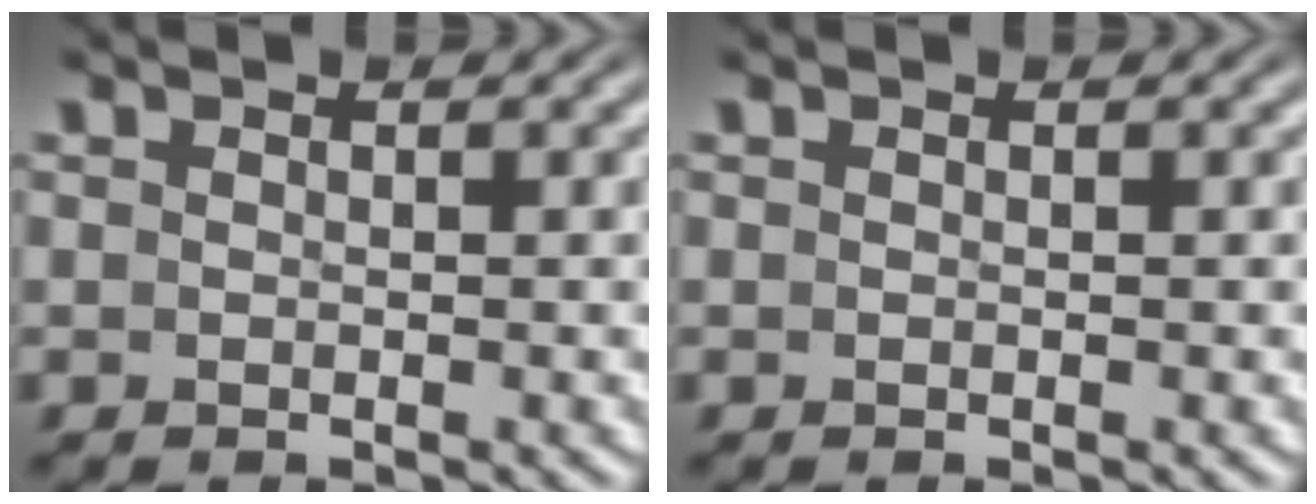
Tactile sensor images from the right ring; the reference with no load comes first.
{"total": 0.0}